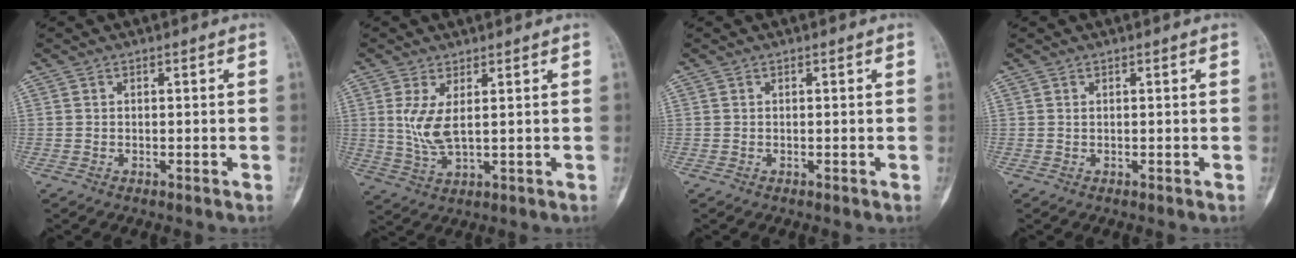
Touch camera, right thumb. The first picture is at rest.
{"total": 6.0, "force": [1.4, 2.2, 5.5], "torque": [-0.126, -0.015, 0.037]}
{"total": 0.0}
{"total": 0.0}